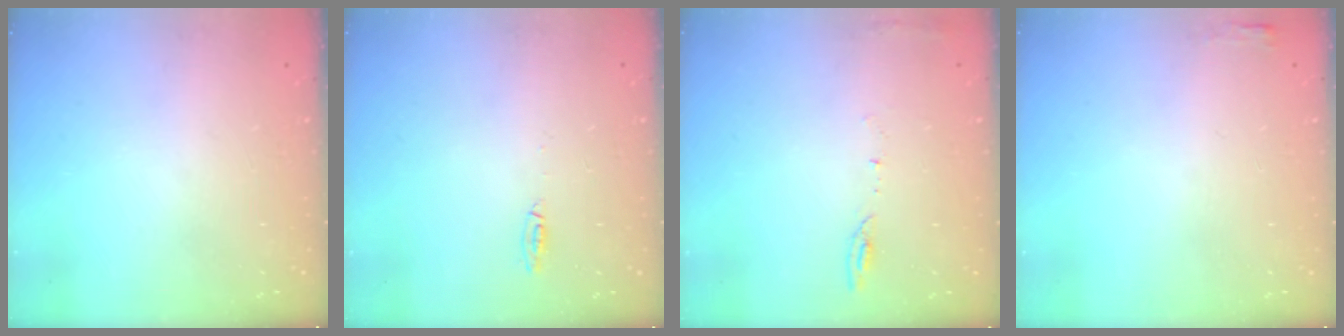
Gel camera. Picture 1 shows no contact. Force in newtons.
{"total": 5.2, "press": 4.1, "slide": 3.2}
{"total": 6.0, "press": 5.9, "slide": 0.9}
{"total": 2.7, "press": 2.6, "slide": 0.8}